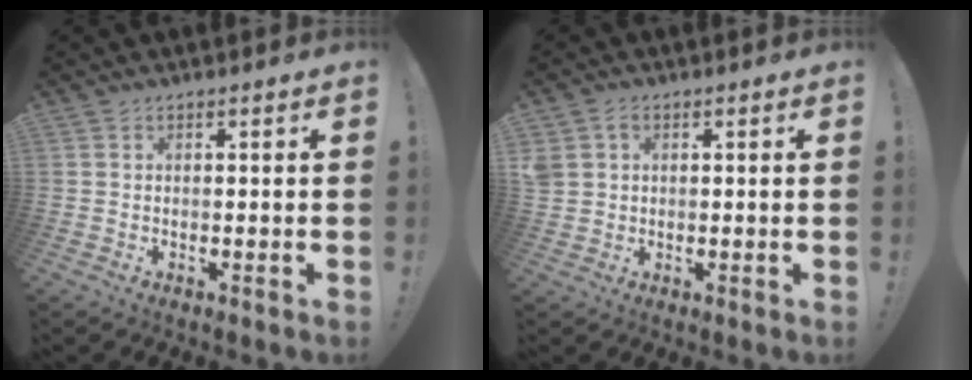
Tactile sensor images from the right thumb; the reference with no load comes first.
{"total": 3.1, "force": [1.1, 2.5, 1.4], "torque": [-0.021, 0.000, 0.023]}